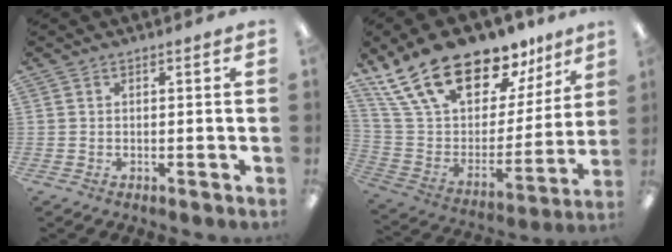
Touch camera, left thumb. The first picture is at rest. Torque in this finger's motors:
{"motor_torque": [1.66, 1.69, 1.45, -1.32, 0.33]}